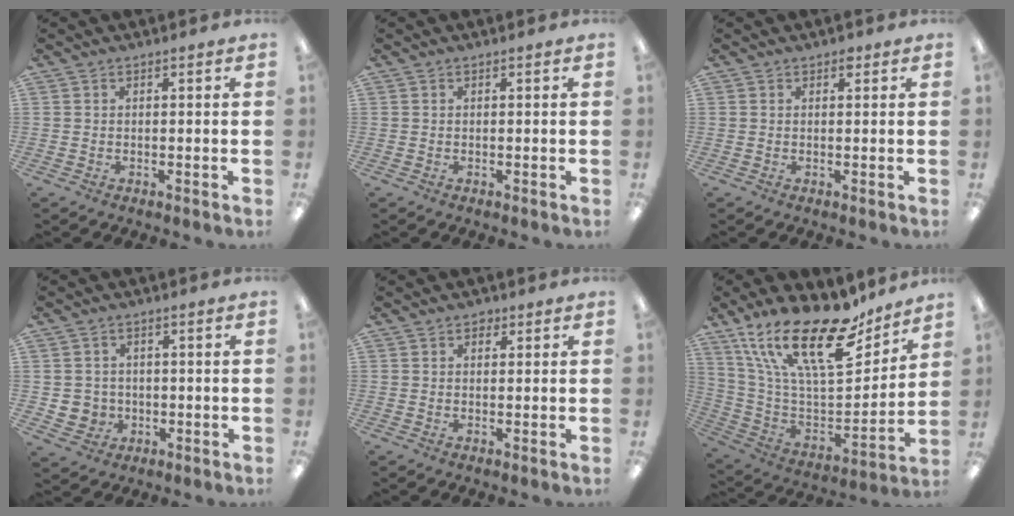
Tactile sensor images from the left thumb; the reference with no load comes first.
{"total": 0.0}
{"total": 1.2, "force": [0.9, 0.7, 0.4], "torque": [0.000, -0.002, 0.014]}
{"total": 3.9, "force": [-0.1, 3.9, 0.3], "torque": [-0.005, 0.004, -0.001]}
{"total": 1.6, "force": [1.0, 1.1, 0.5], "torque": [-0.002, -0.001, 0.016]}
{"total": 25.8, "force": [16.7, 10.0, 17.0], "torque": [-0.303, -0.099, 0.291]}